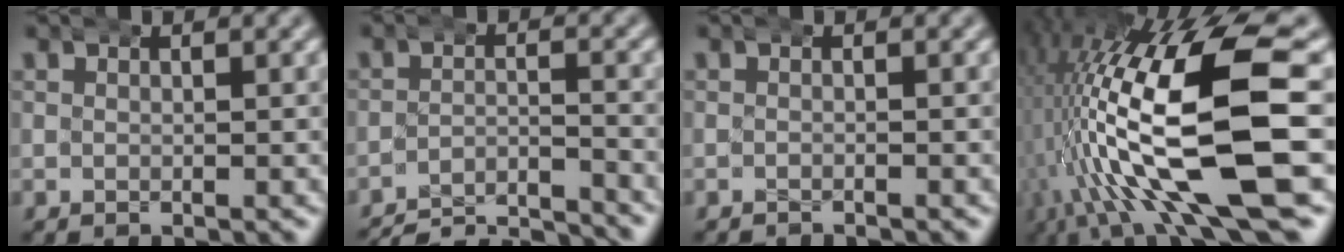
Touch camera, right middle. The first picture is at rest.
{"total": 12.7, "force": [-12.1, 3.0, 2.1], "torque": [-0.025, -0.038, -0.189]}
{"total": 1.2, "force": [-1.2, 0.2, 0.0], "torque": [-0.010, -0.002, -0.021]}
{"total": 17.0, "force": [-1.8, 7.1, 15.3], "torque": [-0.270, -0.013, -0.022]}